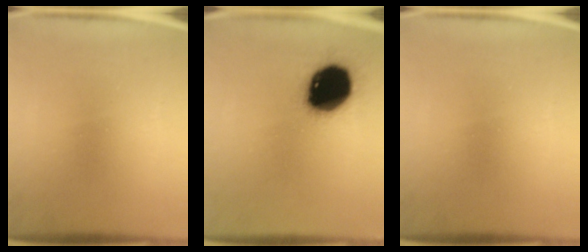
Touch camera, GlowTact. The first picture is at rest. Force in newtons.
{"total": 19.7}
{"total": 0.0}